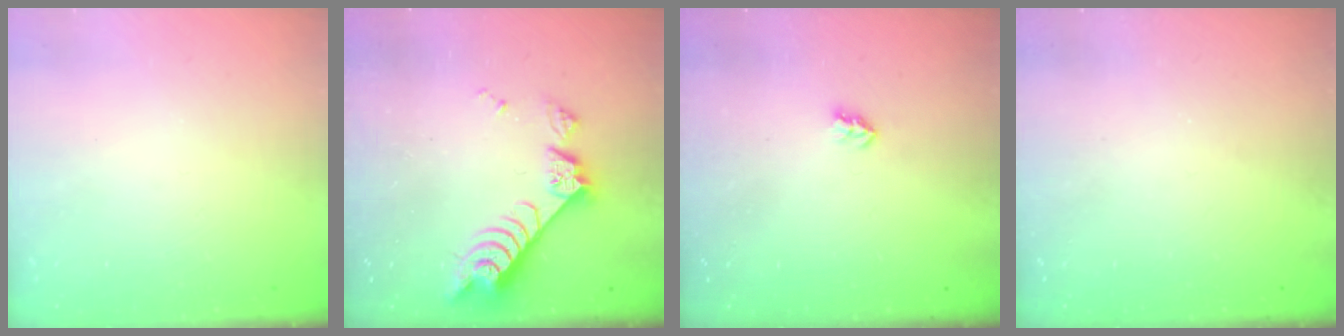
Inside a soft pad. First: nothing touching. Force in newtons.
{"total": 8.3, "press": 8.2, "slide": 1.3}
{"total": 2.6, "press": 2.6, "slide": 0.4}
{"total": 0.0}